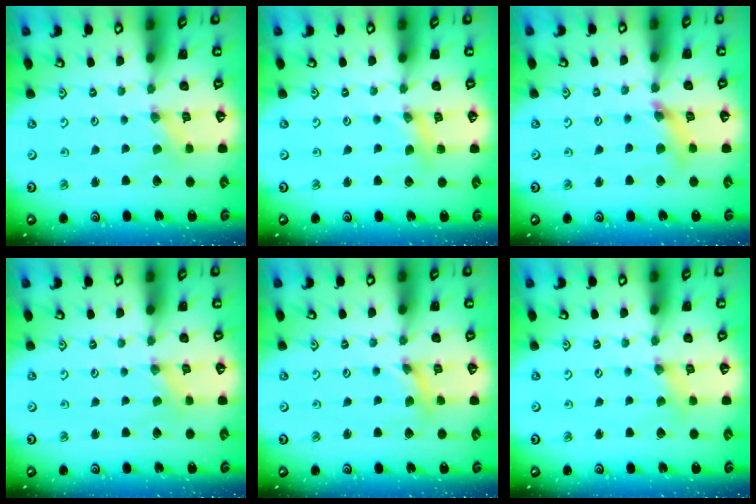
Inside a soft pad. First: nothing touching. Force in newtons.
{"total": 2.5, "press": 2.4, "slide": 0.3}
{"total": 8.3, "press": 8.3, "slide": 1.0}
{"total": 0.0}
{"total": 2.7, "press": 2.7, "slide": 0.2}
{"total": 2.5, "press": 2.5, "slide": 0.3}